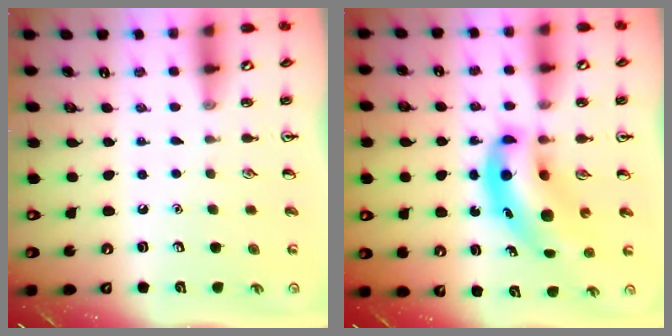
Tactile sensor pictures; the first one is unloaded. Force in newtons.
{"total": 10.7, "press": 10.2, "slide": 3.0}